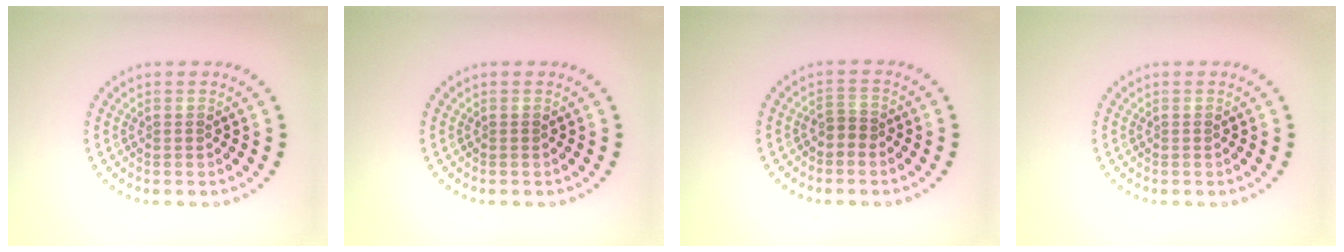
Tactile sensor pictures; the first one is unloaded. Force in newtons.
{"total": 0.0}
{"total": 1.3, "press": 1.0, "slide": 0.9}
{"total": 0.0}